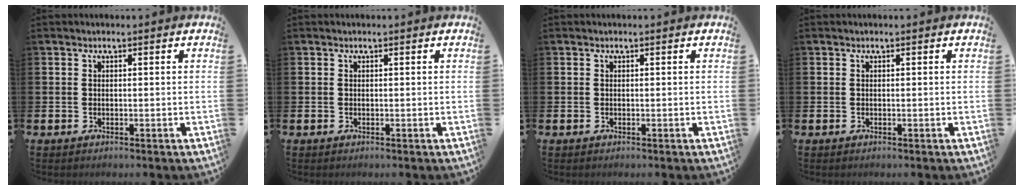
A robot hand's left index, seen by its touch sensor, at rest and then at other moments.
{"total": 0.0}
{"total": 0.0}
{"total": 0.0}